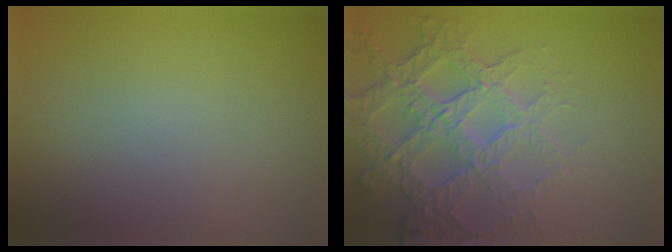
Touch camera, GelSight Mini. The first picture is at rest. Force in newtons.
{"total": 7.0, "press": 5.1, "slide": 4.8}